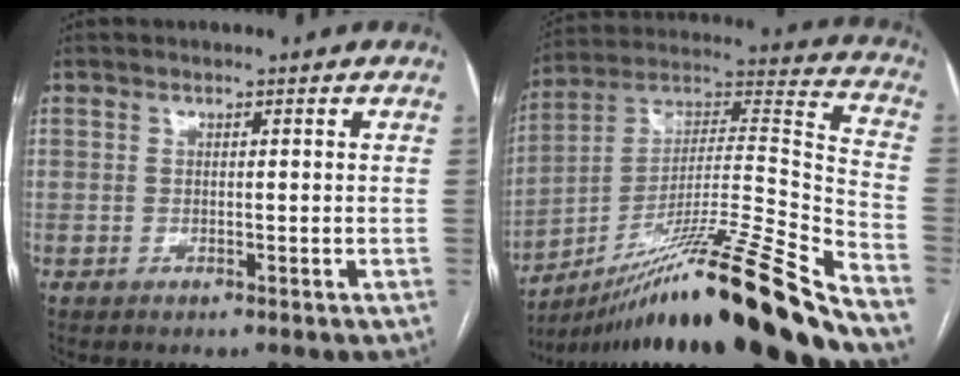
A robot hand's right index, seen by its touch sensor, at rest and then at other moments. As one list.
[{"total": 28.4, "force": [-21.0, -0.7, 19.1], "torque": [-0.254, -0.001, -0.357]}]